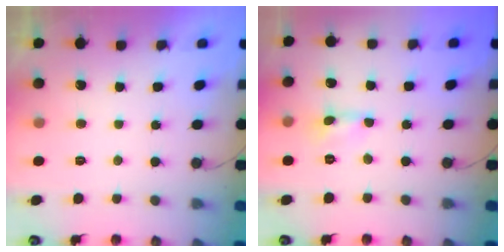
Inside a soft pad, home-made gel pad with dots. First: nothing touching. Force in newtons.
{"total": 0.0}